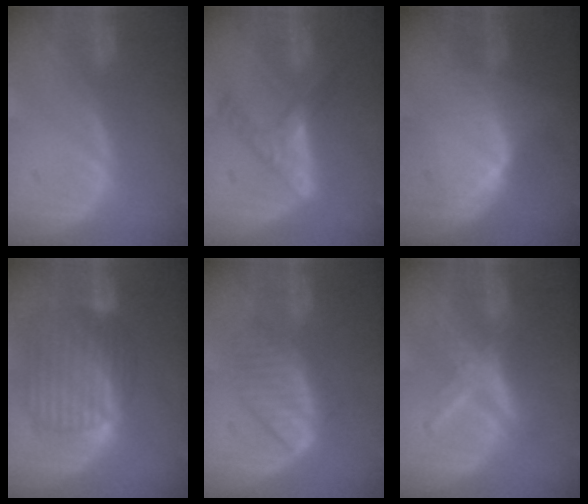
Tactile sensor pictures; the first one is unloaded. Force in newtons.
{"total": 6.0, "press": 5.6, "slide": 2.4}
{"total": 6.7, "press": 6.3, "slide": 2.2}
{"total": 10.4, "press": 8.8, "slide": 5.5}
{"total": 6.2, "press": 6.1, "slide": 1.2}
{"total": 6.1, "press": 6.1, "slide": 0.2}